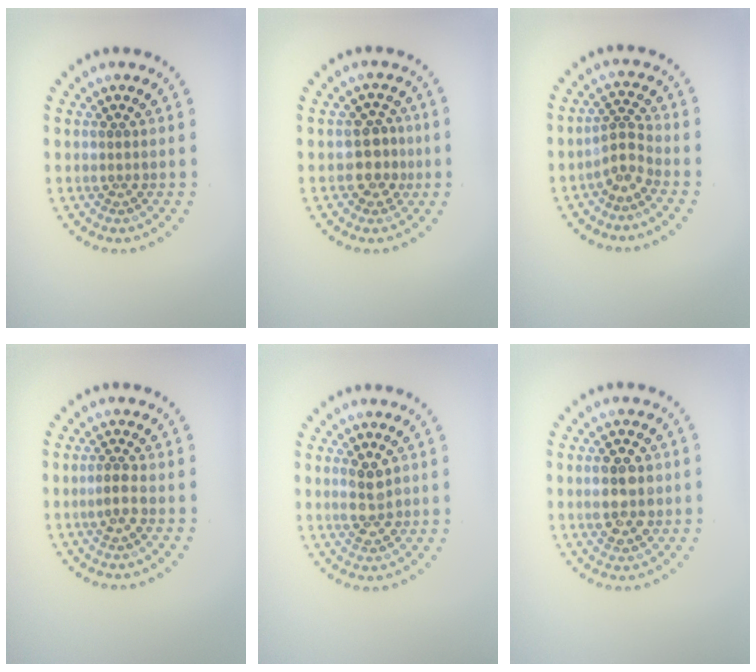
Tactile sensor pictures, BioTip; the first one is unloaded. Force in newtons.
{"total": 2.9, "press": 2.7, "slide": 1.1}
{"total": 2.4, "press": 1.6, "slide": 1.8}
{"total": 1.9, "press": 1.8, "slide": 0.7}
{"total": 2.5, "press": 2.4, "slide": 0.6}
{"total": 3.7, "press": 3.7, "slide": 0.5}